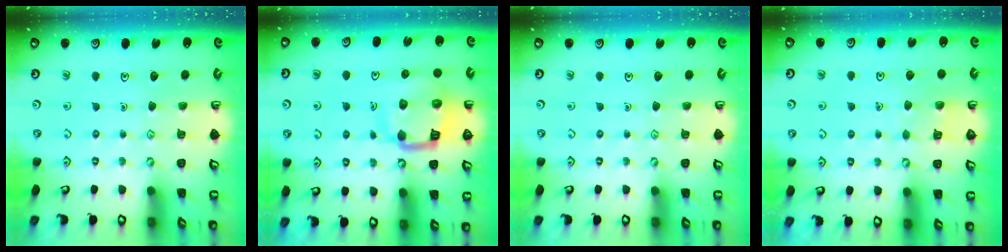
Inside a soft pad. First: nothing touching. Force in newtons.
{"total": 11.1, "press": 11.0, "slide": 1.3}
{"total": 0.0}
{"total": 2.6, "press": 2.6, "slide": 0.2}